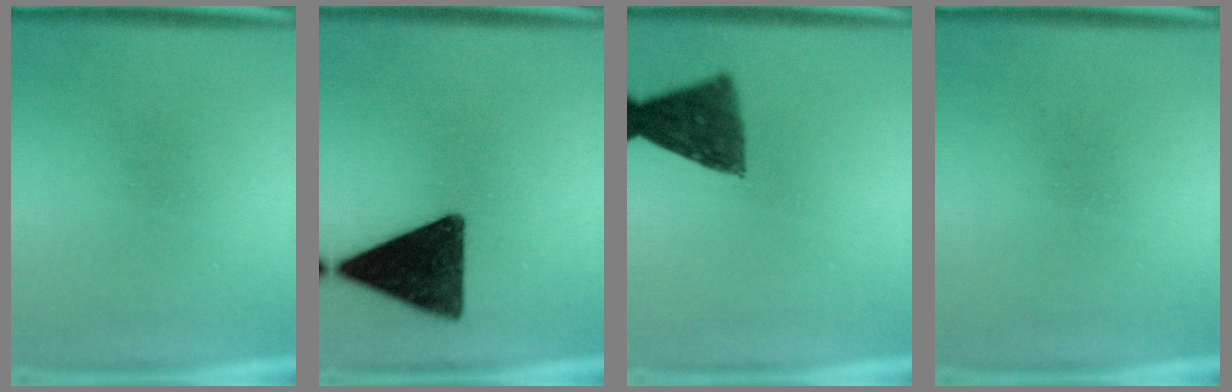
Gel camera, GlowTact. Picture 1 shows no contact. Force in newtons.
{"total": 15.1}
{"total": 9.8}
{"total": 0.0}